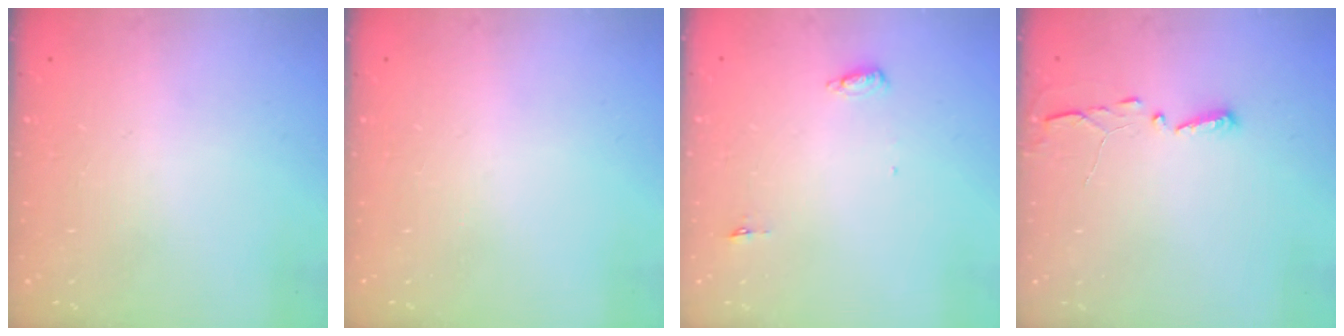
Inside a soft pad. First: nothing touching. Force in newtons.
{"total": 0.0}
{"total": 4.7, "press": 4.5, "slide": 1.4}
{"total": 2.9, "press": 2.9, "slide": 0.4}